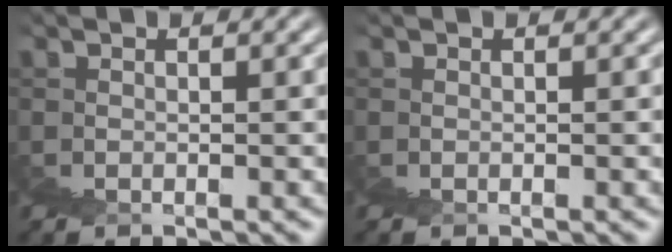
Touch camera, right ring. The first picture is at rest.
{"total": 0.0}